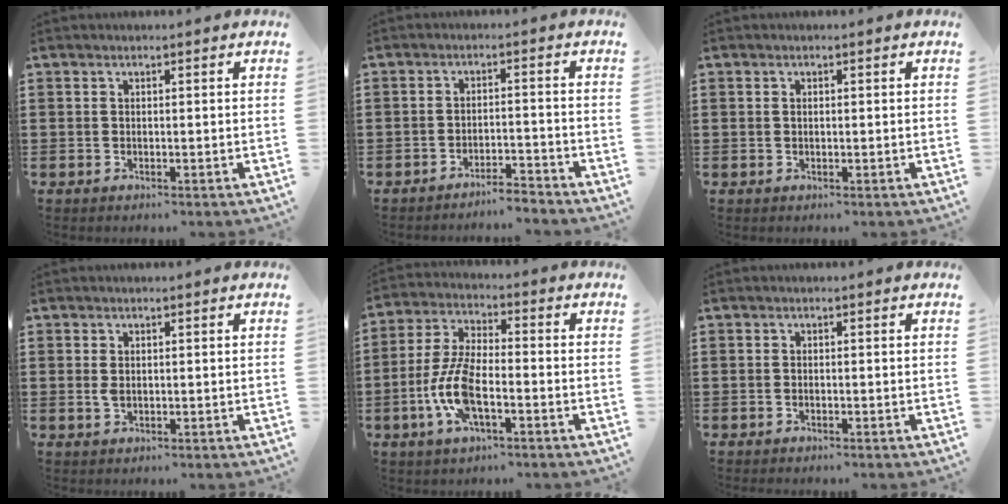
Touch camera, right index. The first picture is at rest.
{"total": 3.2, "force": [-3.2, -0.1, 0.4], "torque": [-0.011, -0.001, -0.069]}
{"total": 0.6, "force": [0.1, 0.3, 0.5], "torque": [-0.010, 0.000, 0.001]}
{"total": 1.6, "force": [0.2, 0.9, 1.3], "torque": [-0.035, 0.001, 0.001]}
{"total": 9.3, "force": [-3.1, 3.5, 8.1], "torque": [-0.189, -0.010, -0.062]}
{"total": 0.5, "force": [-0.5, 0.0, 0.1], "torque": [-0.004, -0.003, -0.010]}